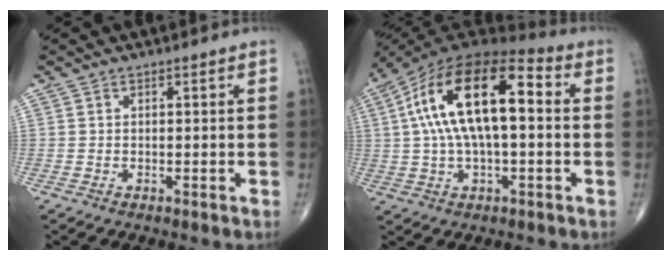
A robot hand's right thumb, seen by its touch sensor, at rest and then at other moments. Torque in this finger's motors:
{"motor_torque": [1.16, 3.84, 2.43, 0.34, 0.83]}